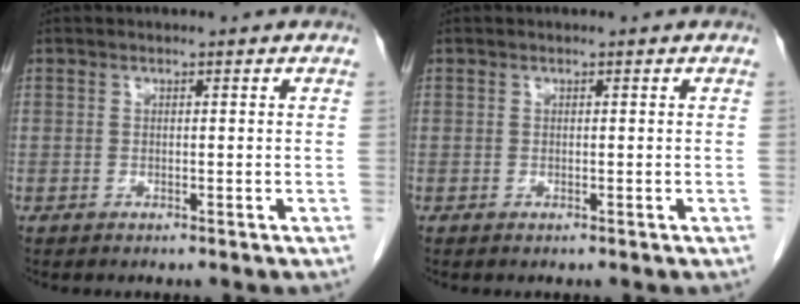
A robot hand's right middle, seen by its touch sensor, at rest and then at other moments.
{"total": 0.0}